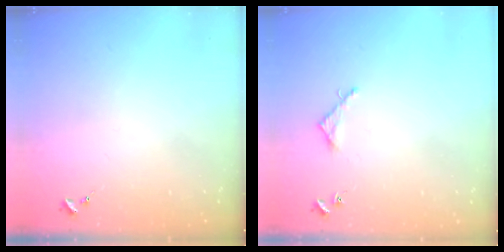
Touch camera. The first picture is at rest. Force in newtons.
{"total": 3.3, "press": 3.3, "slide": 0.3}